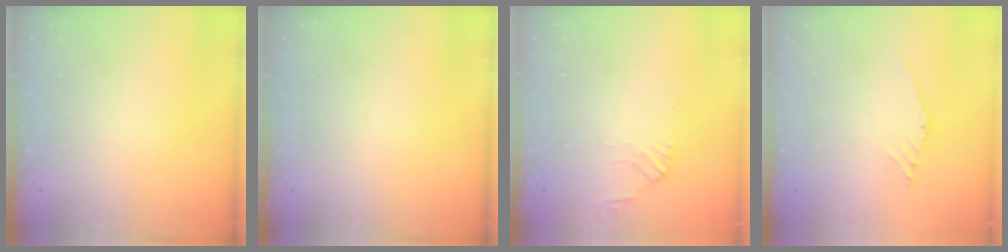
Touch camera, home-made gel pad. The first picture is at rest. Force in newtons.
{"total": 0.0}
{"total": 1.3, "press": 1.2, "slide": 0.4}
{"total": 0.8, "press": 0.7, "slide": 0.1}